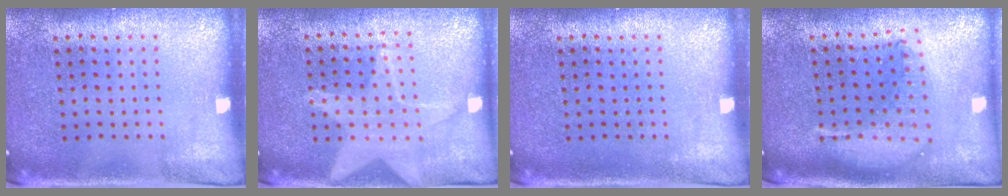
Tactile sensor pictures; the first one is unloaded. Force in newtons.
{"total": 1.1, "press": 1.1, "slide": 0.1}
{"total": 0.0}
{"total": 1.8, "press": 1.5, "slide": 1.0}